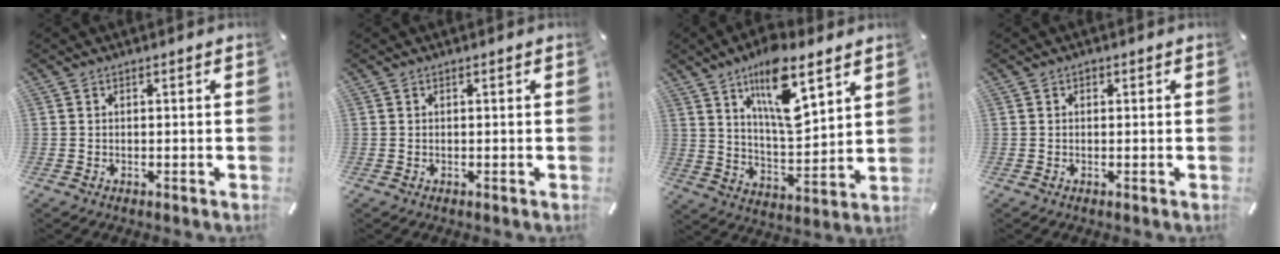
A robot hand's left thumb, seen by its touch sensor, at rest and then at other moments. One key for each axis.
{"total": 0.0}
{"total": 15.5, "fx": 9.4, "fy": 5.9, "fz": 10.8, "tx": -0.180, "ty": -0.039, "tz": 0.160}
{"total": 0.6, "fx": 0.2, "fy": 0.5, "fz": 0.2, "tx": -0.005, "ty": 0.005, "tz": 0.002}